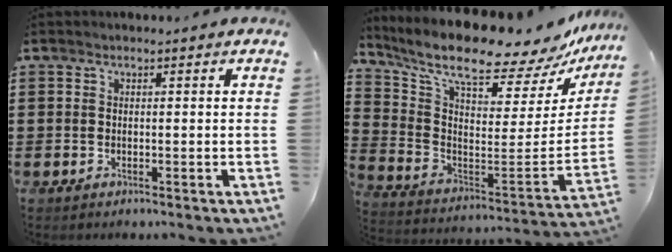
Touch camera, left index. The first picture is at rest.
{"total": 10.6, "force": [8.9, 1.7, 5.5], "torque": [-0.131, -0.083, 0.149]}